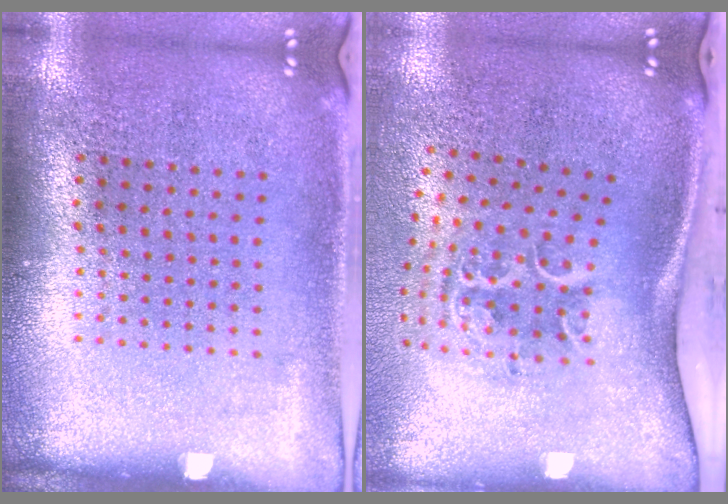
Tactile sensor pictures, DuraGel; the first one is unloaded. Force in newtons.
{"total": 2.3, "press": 1.4, "slide": 1.8}